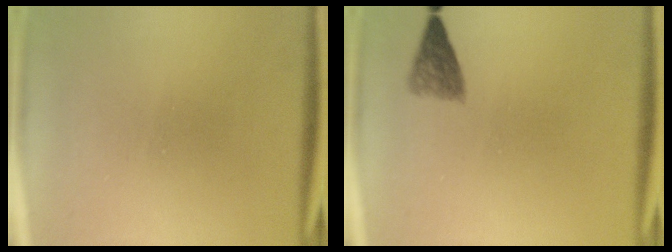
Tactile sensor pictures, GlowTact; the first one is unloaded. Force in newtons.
{"total": 2.9}